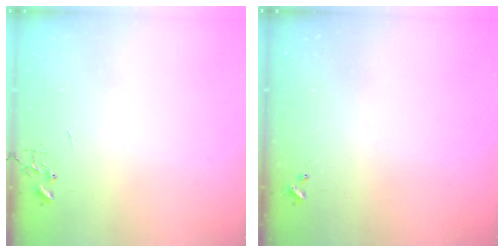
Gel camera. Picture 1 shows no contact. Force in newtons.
{"total": 0.0}